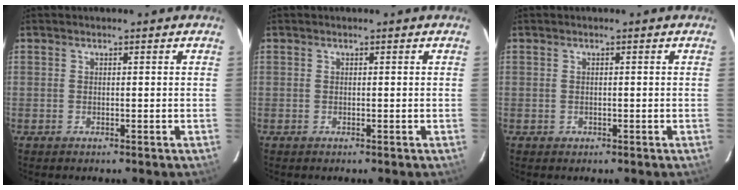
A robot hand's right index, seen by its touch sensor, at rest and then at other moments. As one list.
[{"total": 0.0}, {"total": 0.7, "force": [-0.3, 0.6, 0.1], "torque": [0.001, 0.000, -0.001]}]